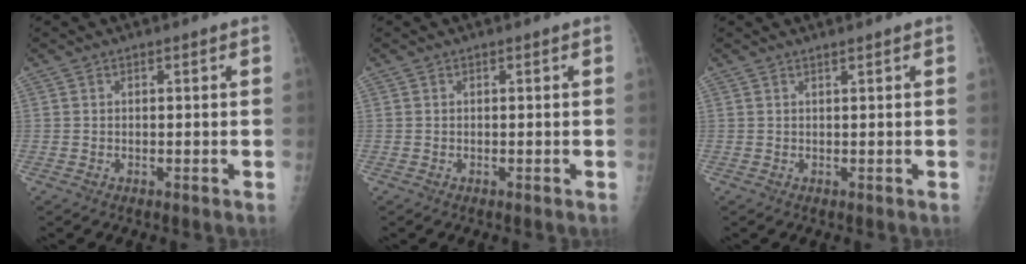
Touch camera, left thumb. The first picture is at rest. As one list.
[{"total": 0.0}, {"total": 0.5, "force": [0.5, 0.1, 0.2], "torque": [-0.005, -0.003, 0.008]}]